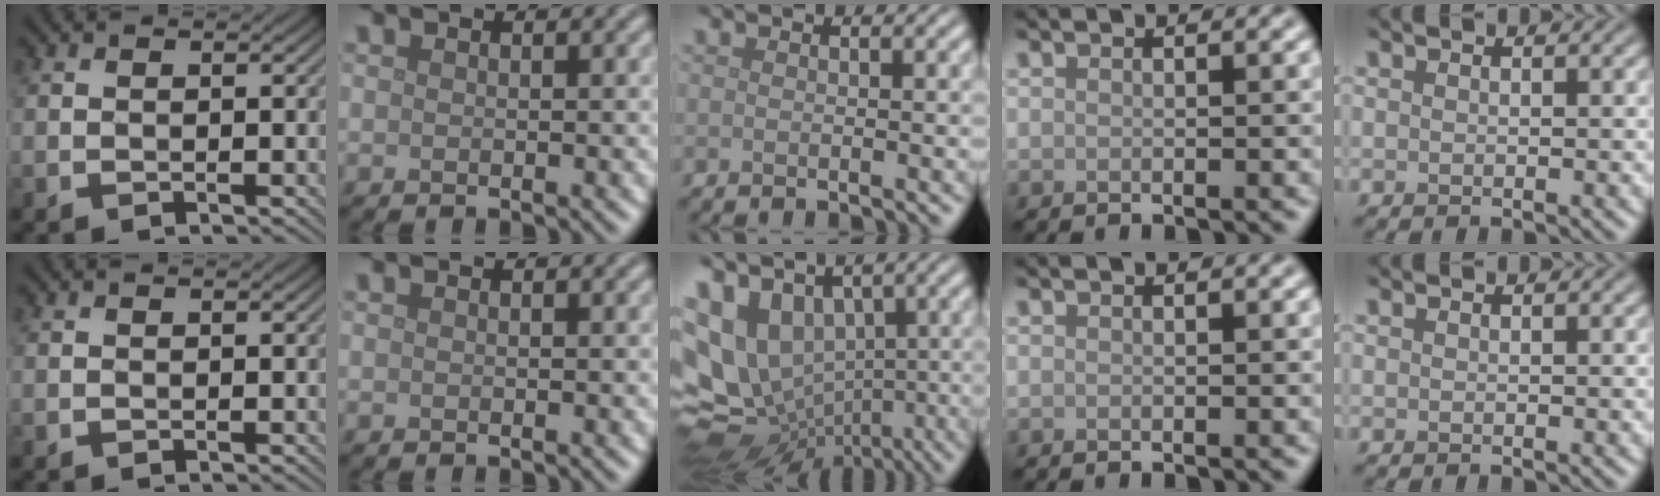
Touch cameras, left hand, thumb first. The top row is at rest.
{"middle": {"total": 11.3, "force": [1.4, 9.1, 6.6], "torque": [-0.136, -0.015, 0.051]}}